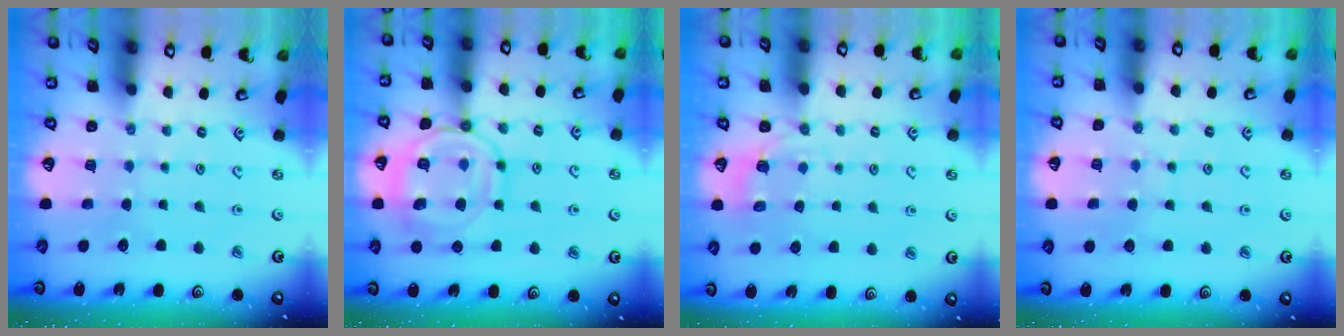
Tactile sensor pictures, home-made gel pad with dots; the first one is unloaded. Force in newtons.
{"total": 13.9, "press": 13.8, "slide": 1.2}
{"total": 2.8, "press": 2.2, "slide": 1.8}
{"total": 5.8, "press": 5.7, "slide": 0.6}